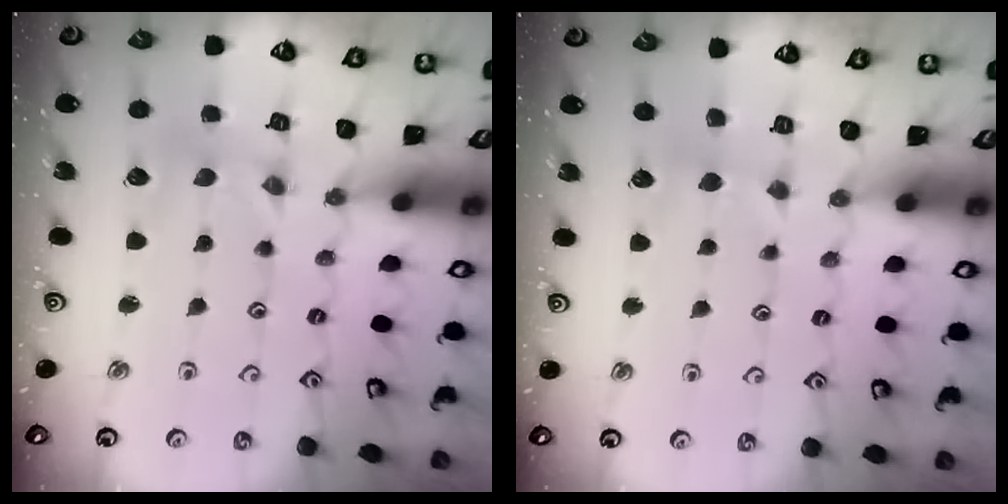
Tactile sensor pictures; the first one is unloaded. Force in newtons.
{"total": 2.9, "press": 2.9, "slide": 0.4}